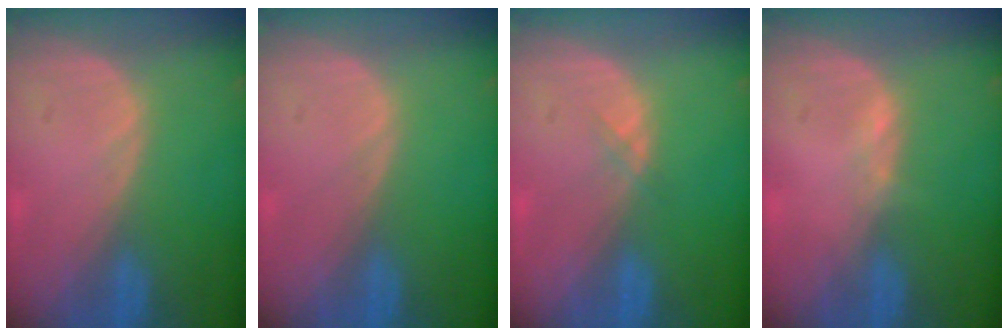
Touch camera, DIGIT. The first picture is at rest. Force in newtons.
{"total": 0.0}
{"total": 0.6, "press": 0.6, "slide": 0.1}
{"total": 0.6, "press": 0.5, "slide": 0.4}